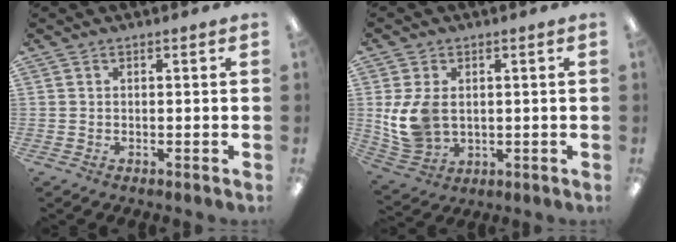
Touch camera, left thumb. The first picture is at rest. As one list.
[{"total": 10.0, "force": [0.9, 7.4, 6.7], "torque": [-0.152, 0.004, 0.021]}]